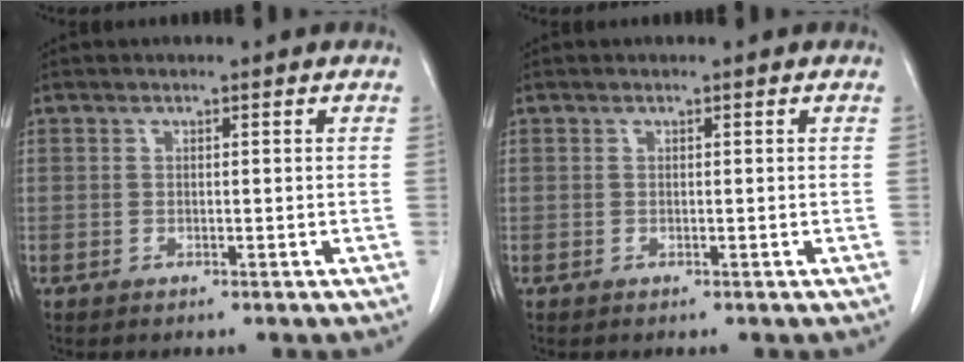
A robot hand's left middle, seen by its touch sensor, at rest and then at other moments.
{"total": 0.0}